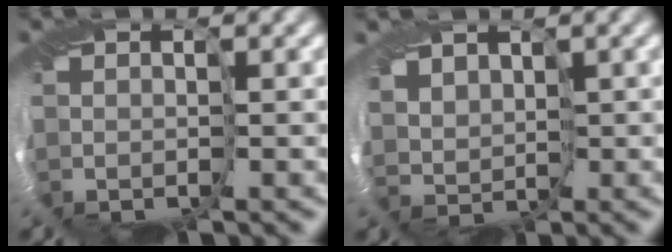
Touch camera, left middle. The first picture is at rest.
{"total": 1.5, "force": [0.1, 1.2, 0.8], "torque": [0.001, -0.001, -0.005]}